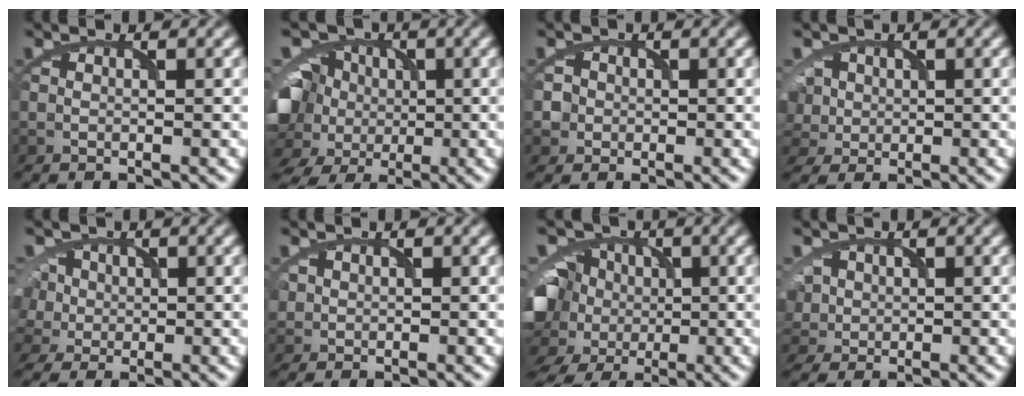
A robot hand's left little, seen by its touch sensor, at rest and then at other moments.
{"total": 8.7, "force": [-1.8, 7.4, 4.0], "torque": [-0.078, 0.004, -0.037]}
{"total": 1.8, "force": [-0.2, 1.8, 0.0], "torque": [0.014, 0.007, -0.006]}
{"total": 5.1, "force": [0.2, 4.6, 2.2], "torque": [-0.060, 0.030, -0.001]}
{"total": 6.2, "force": [0.5, 5.3, 3.1], "torque": [-0.074, 0.030, -0.004]}
{"total": 0.8, "force": [0.3, 0.7, -0.2], "torque": [0.009, 0.000, 0.011]}
{"total": 8.8, "force": [-1.8, 7.5, 4.1], "torque": [-0.081, 0.003, -0.039]}
{"total": 3.7, "force": [0.4, 3.4, 1.3], "torque": [-0.039, 0.016, 0.015]}